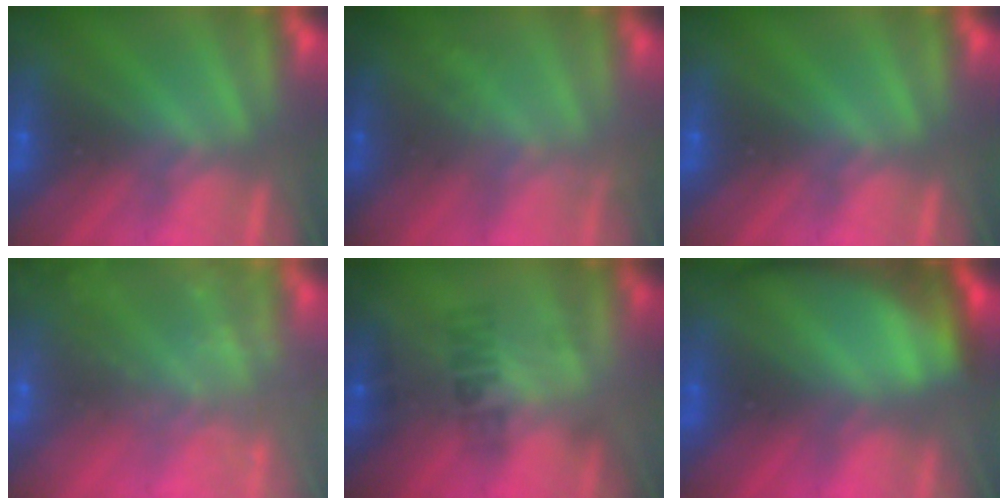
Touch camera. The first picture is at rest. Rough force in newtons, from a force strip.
{"total": 1.9}
{"total": 0.0}
{"total": 8.3}
{"total": 2.3}
{"total": 7.6}